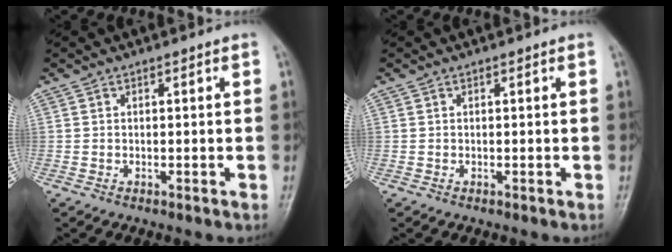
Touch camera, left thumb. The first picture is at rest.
{"total": 0.0}